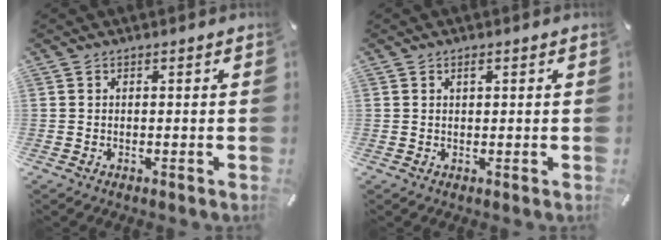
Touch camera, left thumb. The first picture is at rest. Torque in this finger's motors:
{"motor_torque": [0.05, -0.37, -0.01, 0.09, 0.00]}